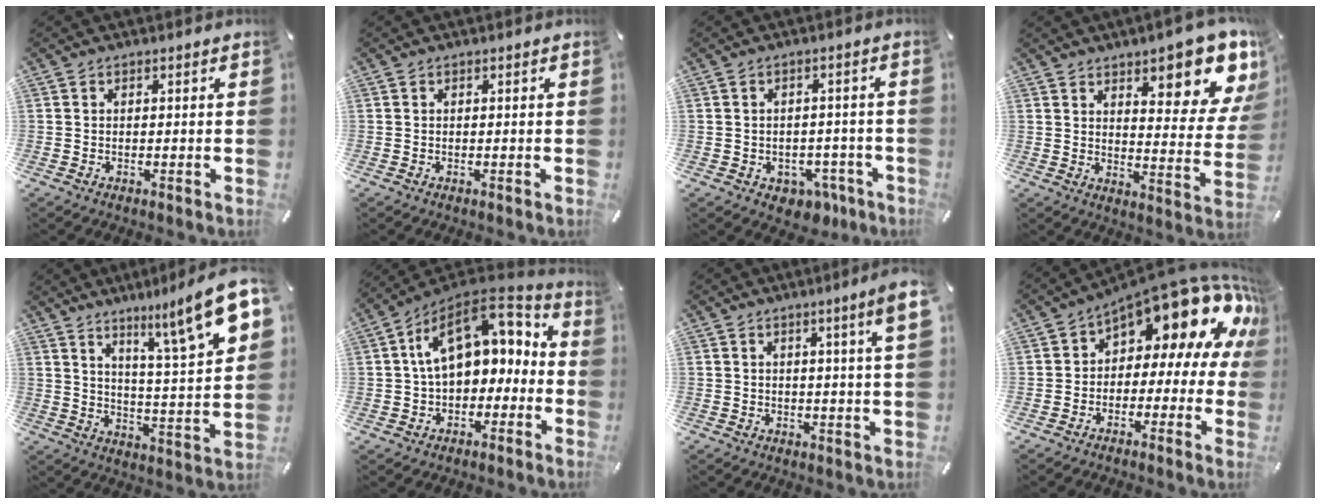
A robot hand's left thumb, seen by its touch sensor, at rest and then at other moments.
{"total": 0.0}
{"total": 4.4, "force": [-1.5, 3.7, 1.7], "torque": [-0.017, 0.008, -0.028]}
{"total": 13.6, "force": [9.3, 4.9, 8.6], "torque": [-0.087, -0.091, 0.150]}
{"total": 15.8, "force": [11.2, 1.9, 11.0], "torque": [-0.160, -0.091, 0.170]}
{"total": 16.1, "force": [4.2, 10.5, 11.4], "torque": [-0.197, -0.022, 0.076]}
{"total": 6.5, "force": [2.7, -0.2, 5.9], "torque": [-0.096, -0.006, 0.041]}
{"total": 18.2, "force": [9.6, 8.5, 12.9], "torque": [-0.175, -0.074, 0.158]}